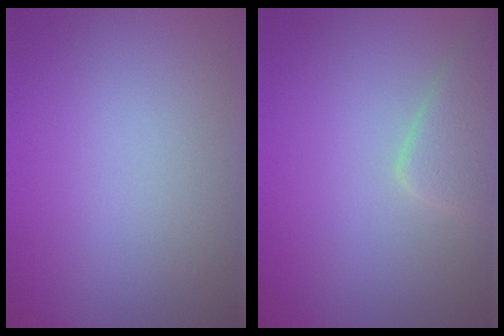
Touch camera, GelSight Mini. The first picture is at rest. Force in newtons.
{"total": 2.7, "press": 2.7, "slide": 0.1}